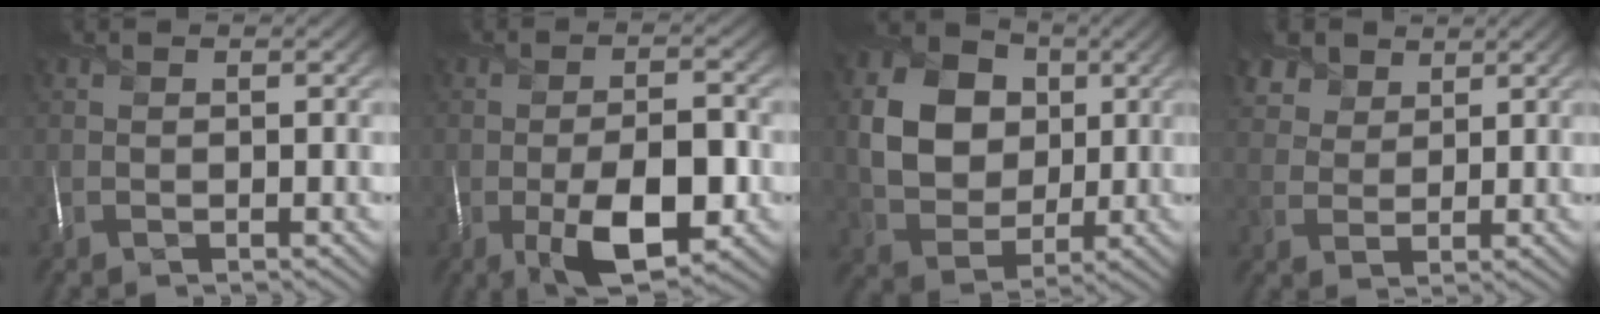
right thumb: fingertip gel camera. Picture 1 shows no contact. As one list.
[{"total": 9.7, "force": [-3.2, 4.1, 8.1], "torque": [-0.133, -0.003, -0.056]}, {"total": 10.8, "force": [1.9, 8.6, 6.2], "torque": [-0.148, -0.003, 0.027]}, {"total": 5.3, "force": [3.8, 3.3, 1.9], "torque": [-0.059, 0.001, 0.079]}]